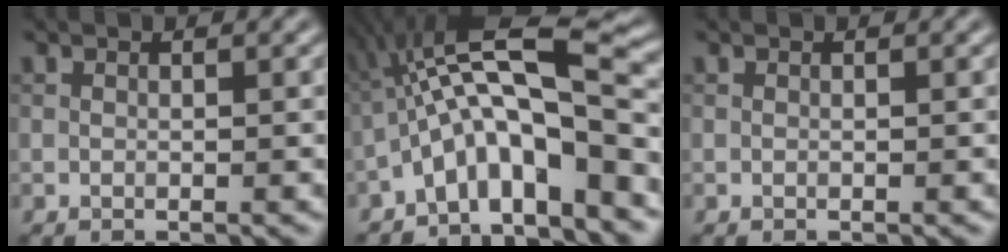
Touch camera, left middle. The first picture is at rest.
{"total": 9.9, "force": [-2.8, 2.5, 9.2], "torque": [-0.148, 0.026, -0.058]}
{"total": 0.0}